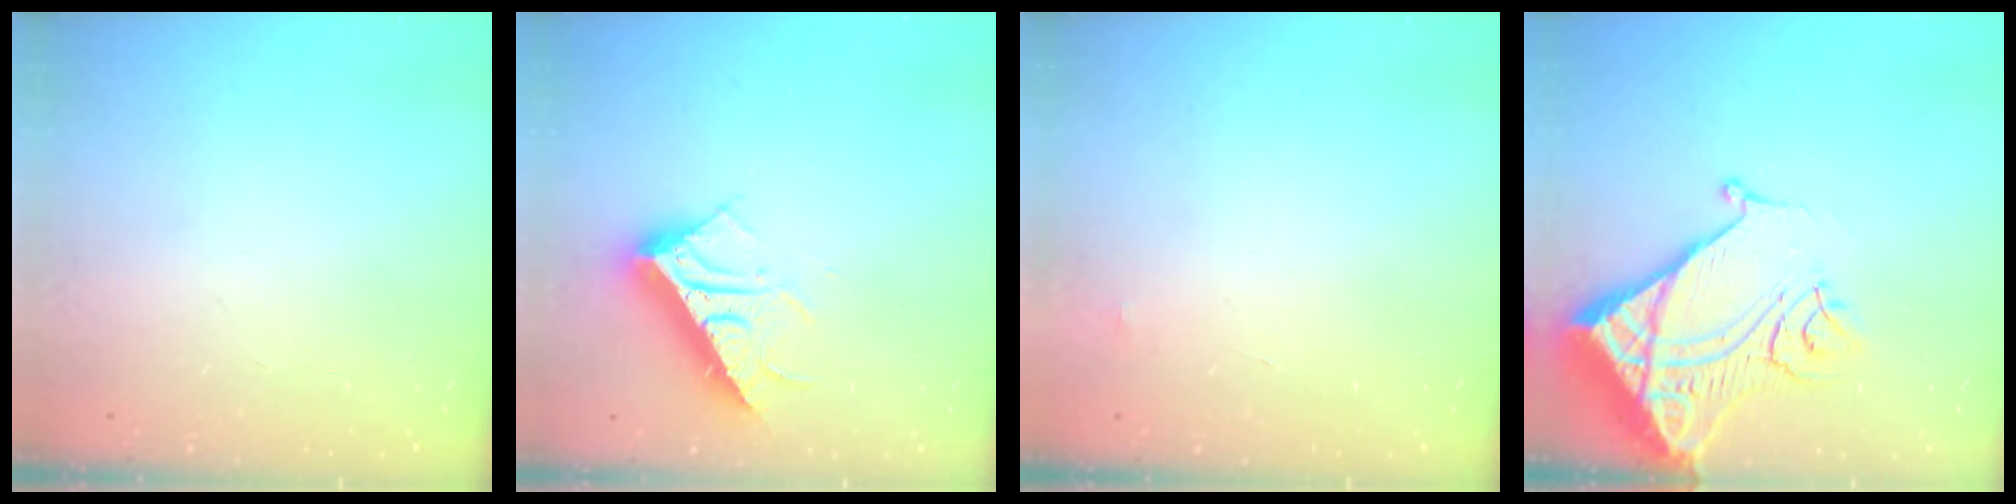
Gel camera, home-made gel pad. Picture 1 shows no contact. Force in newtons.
{"total": 17.0, "press": 17.0, "slide": 0.3}
{"total": 4.0, "press": 4.0, "slide": 0.2}
{"total": 14.2, "press": 14.1, "slide": 1.8}